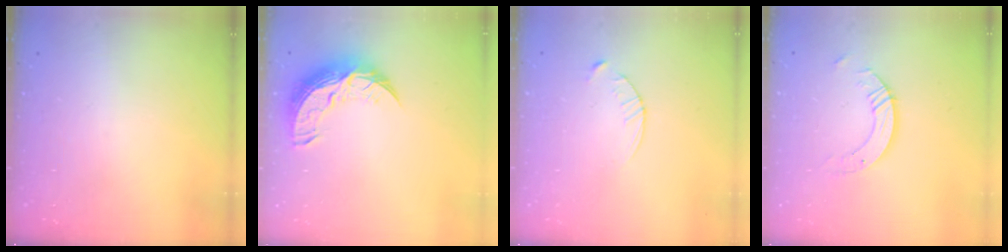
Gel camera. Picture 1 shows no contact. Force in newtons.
{"total": 11.5, "press": 11.4, "slide": 0.7}
{"total": 4.0, "press": 4.0, "slide": 0.5}
{"total": 6.3, "press": 6.3, "slide": 0.5}